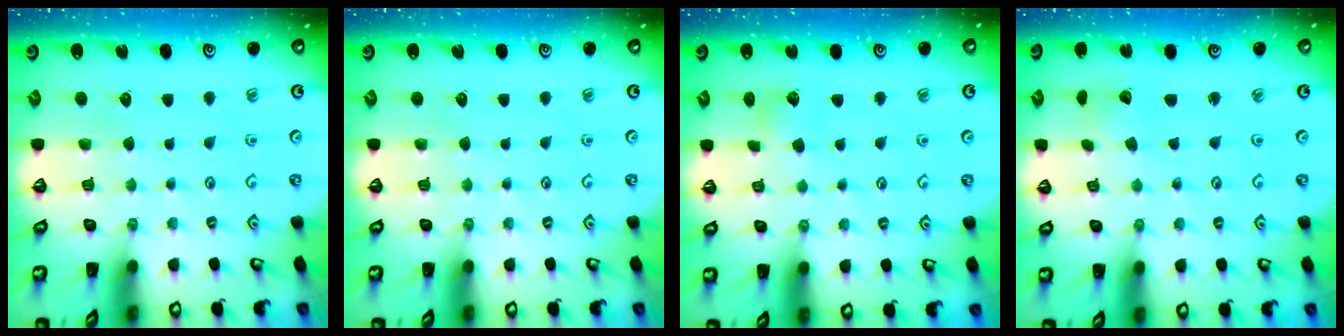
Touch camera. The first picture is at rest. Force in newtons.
{"total": 0.0}
{"total": 4.1, "press": 4.0, "slide": 0.5}
{"total": 2.1, "press": 2.1, "slide": 0.2}